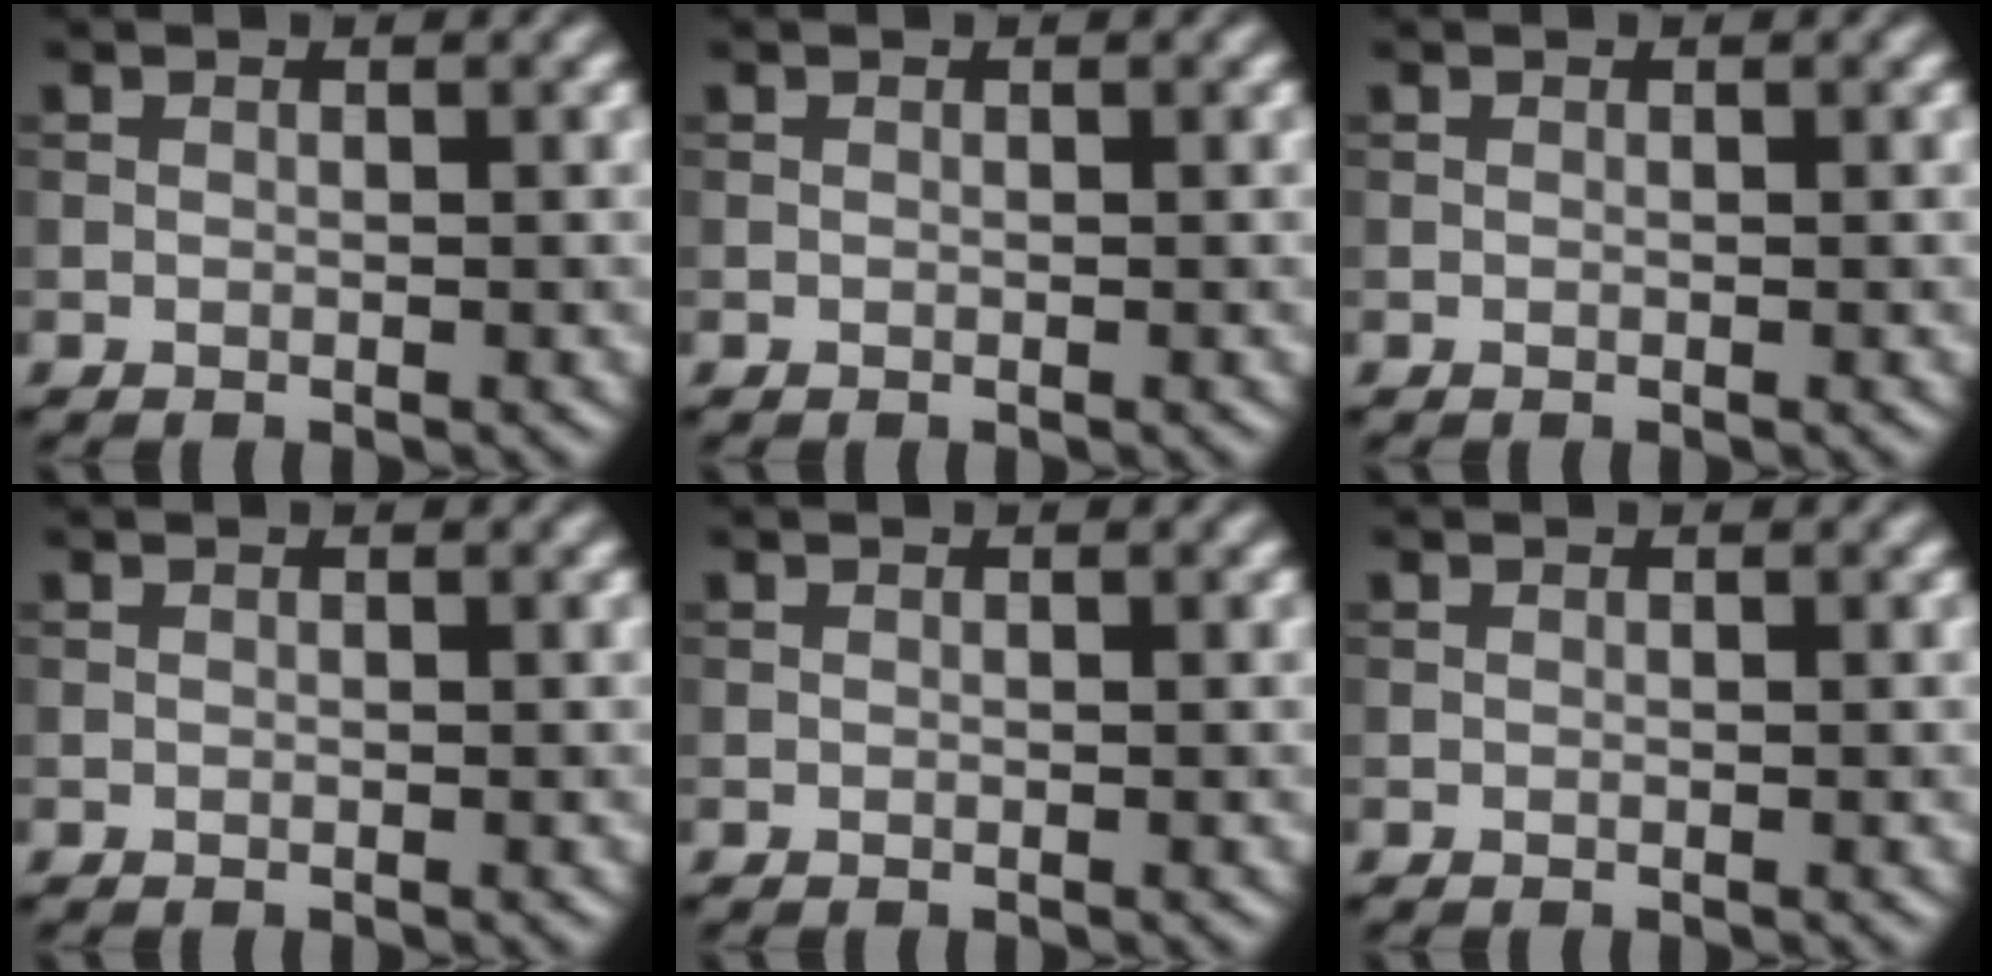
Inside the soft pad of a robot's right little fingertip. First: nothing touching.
{"total": 0.0}
{"total": 0.0}
{"total": 0.0}
{"total": 0.0}
{"total": 0.0}